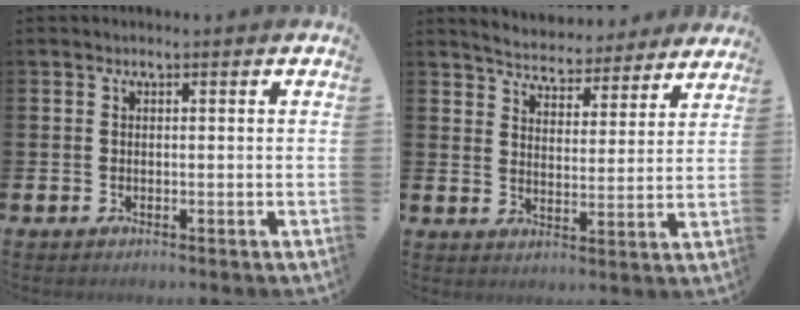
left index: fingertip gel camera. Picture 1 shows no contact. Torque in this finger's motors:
{"motor_torque": [0.80, -0.89, 0.51, 0.10]}